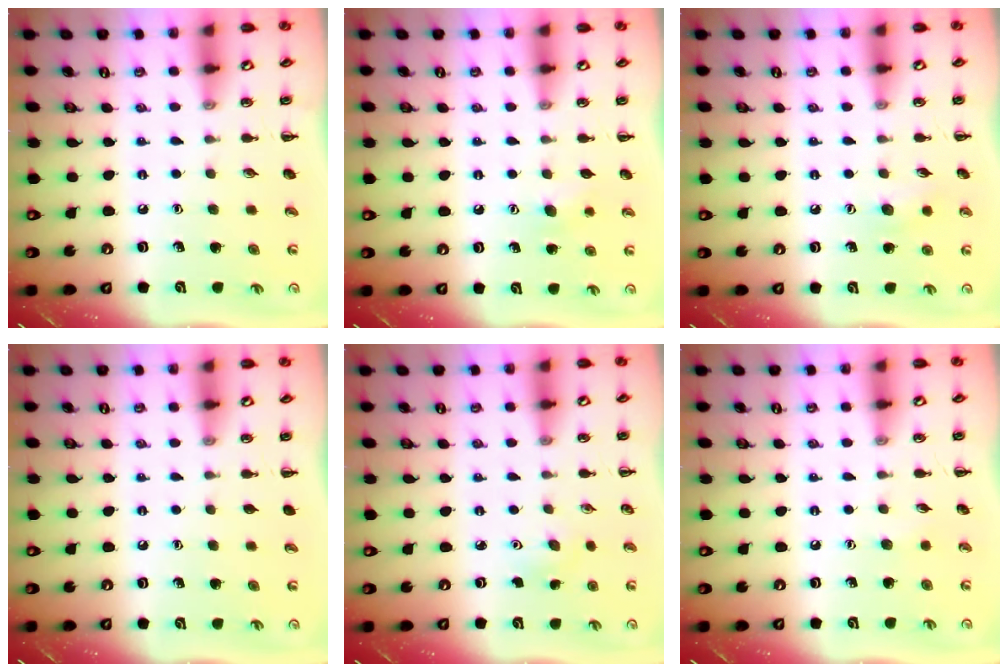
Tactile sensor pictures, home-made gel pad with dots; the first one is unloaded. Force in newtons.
{"total": 5.4, "press": 5.2, "slide": 1.4}
{"total": 5.5, "press": 5.3, "slide": 1.4}
{"total": 0.0}
{"total": 3.5, "press": 3.4, "slide": 1.0}
{"total": 3.6, "press": 3.5, "slide": 1.0}